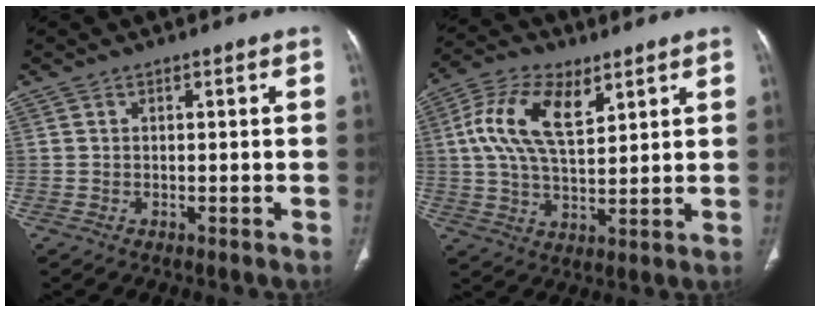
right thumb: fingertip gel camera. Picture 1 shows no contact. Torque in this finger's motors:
{"motor_torque": [0.15, 0.29, 0.61, -0.09, 0.18]}